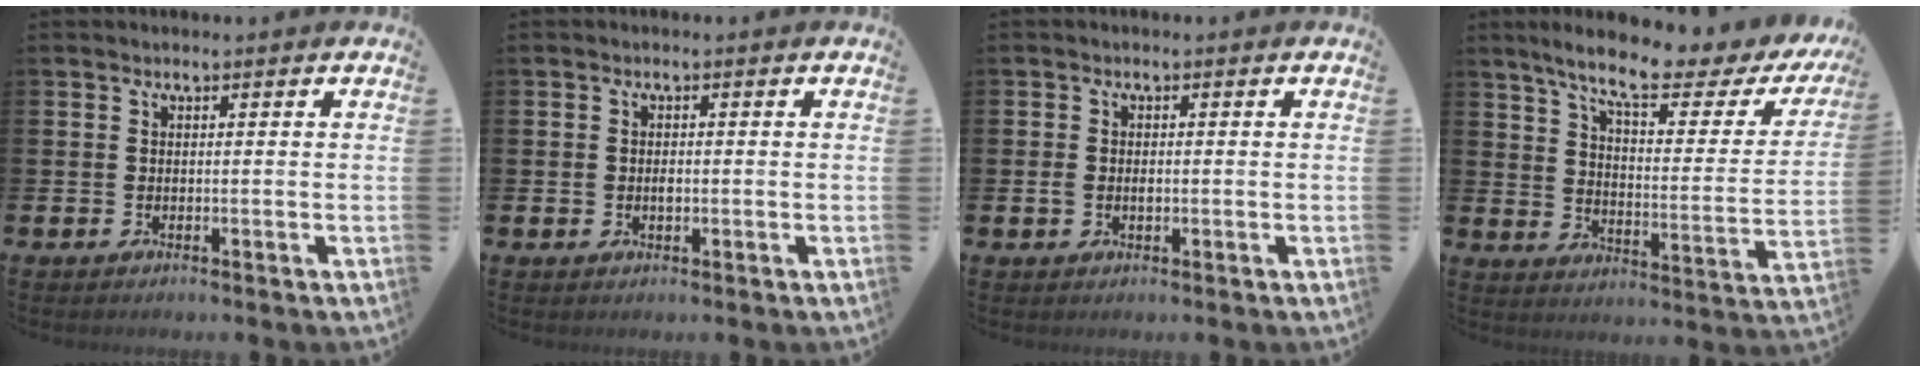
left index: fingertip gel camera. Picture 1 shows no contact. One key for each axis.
{"total": 1.4, "fx": -0.1, "fy": 1.0, "fz": 1.0, "tx": -0.008, "ty": 0.003, "tz": -0.006}
{"total": 1.6, "fx": -0.1, "fy": 1.1, "fz": 1.1, "tx": -0.020, "ty": 0.007, "tz": -0.005}
{"total": 10.1, "fx": 8.3, "fy": 1.8, "fz": 5.4, "tx": -0.125, "ty": -0.048, "tz": 0.135}